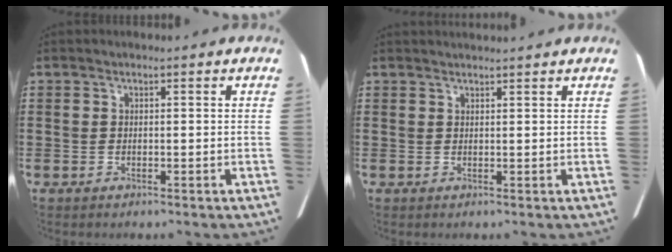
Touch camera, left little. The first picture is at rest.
{"total": 1.2, "force": [1.2, -0.1, 0.2], "torque": [0.003, -0.003, 0.020]}